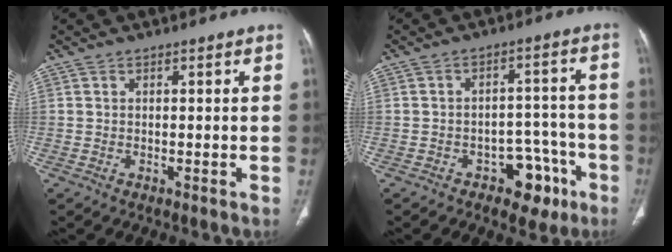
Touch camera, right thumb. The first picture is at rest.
{"total": 8.6, "force": [-4.7, 5.4, 4.7], "torque": [-0.021, 0.047, -0.059]}